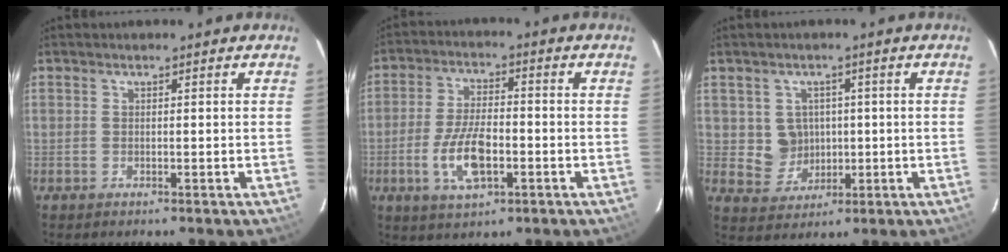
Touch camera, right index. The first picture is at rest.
{"total": 10.1, "force": [-3.3, 4.4, 8.5], "torque": [-0.174, -0.004, -0.058]}
{"total": 5.8, "force": [0.5, 5.7, 1.1], "torque": [-0.031, 0.014, 0.025]}